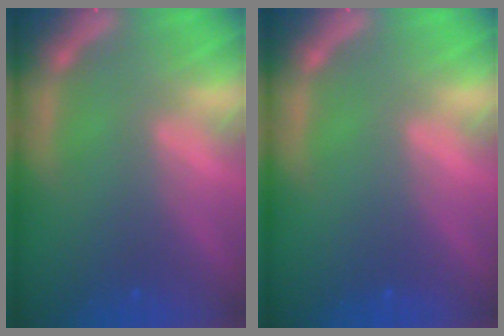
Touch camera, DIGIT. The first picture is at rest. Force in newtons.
{"total": 0.0}